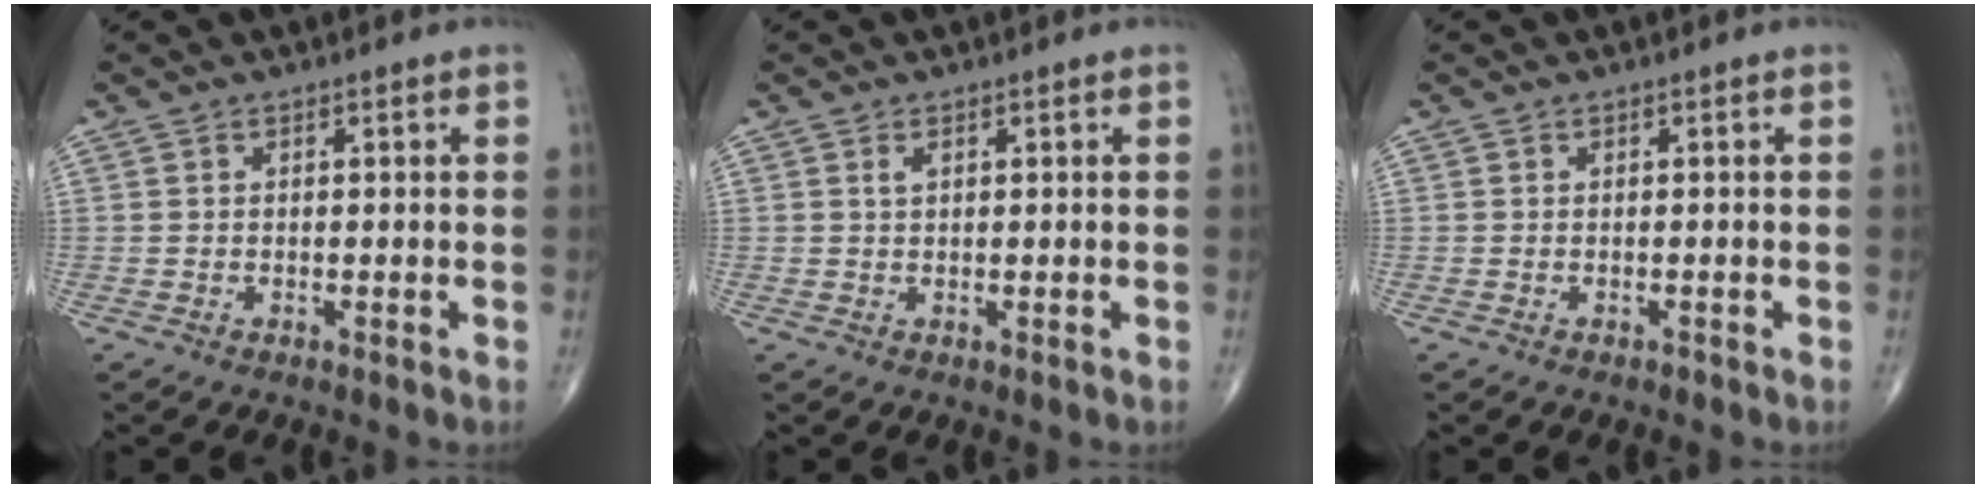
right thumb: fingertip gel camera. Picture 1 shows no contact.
{"total": 1.1, "force": [0.5, 0.6, 0.8], "torque": [-0.016, 0.003, 0.011]}
{"total": 0.0}